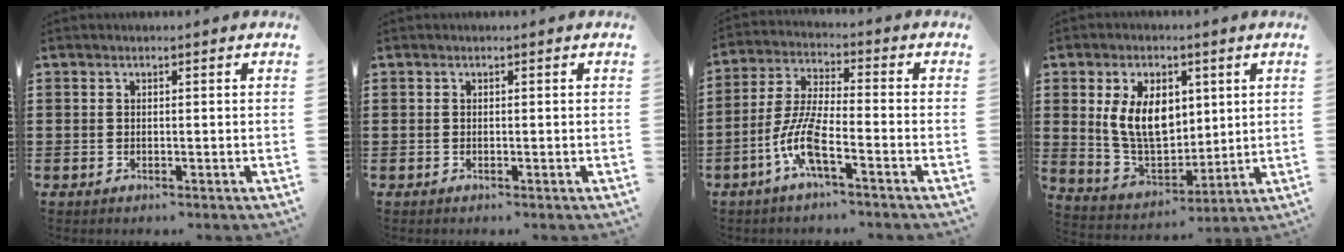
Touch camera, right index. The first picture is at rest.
{"total": 0.0}
{"total": 8.2, "force": [-4.2, 1.6, 6.8], "torque": [-0.166, -0.012, -0.086]}
{"total": 9.8, "force": [2.5, 6.4, 7.0], "torque": [-0.156, 0.007, 0.041]}